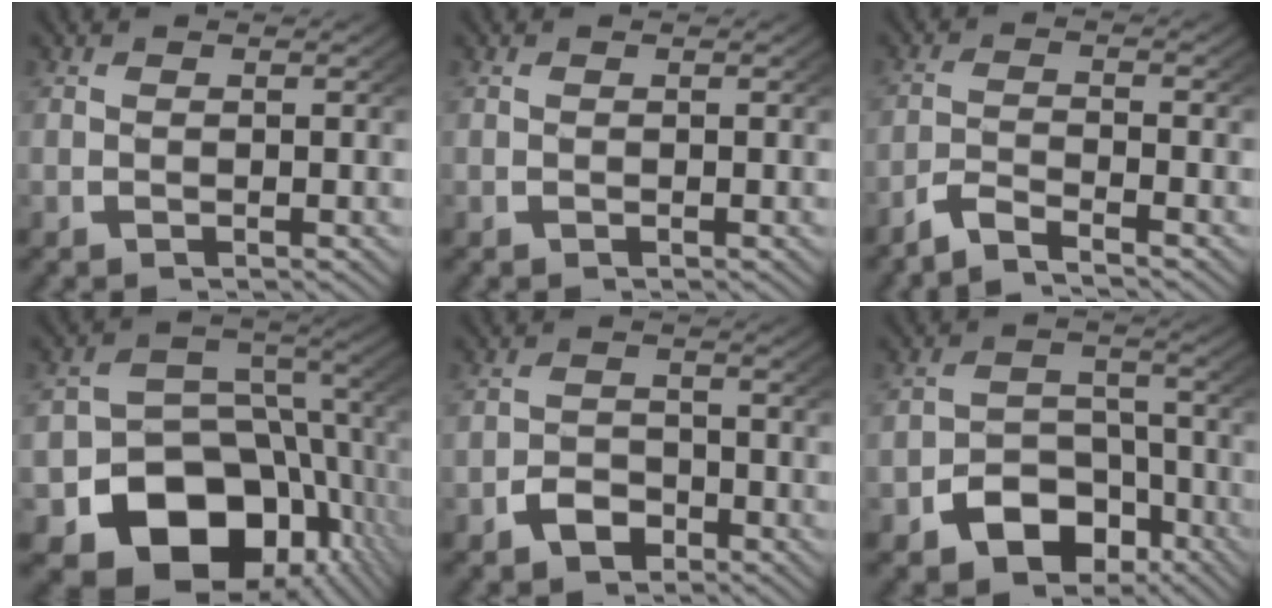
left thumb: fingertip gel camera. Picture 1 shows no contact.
{"total": 0.0}
{"total": 3.0, "force": [-2.4, 0.8, 1.5], "torque": [-0.031, -0.002, -0.051]}
{"total": 17.3, "force": [-6.2, 12.6, 10.1], "torque": [-0.174, -0.063, -0.085]}
{"total": 2.7, "force": [-1.9, 1.8, 0.8], "torque": [-0.015, -0.007, -0.030]}
{"total": 7.2, "force": [-3.9, 5.3, 2.9], "torque": [-0.043, -0.025, -0.056]}